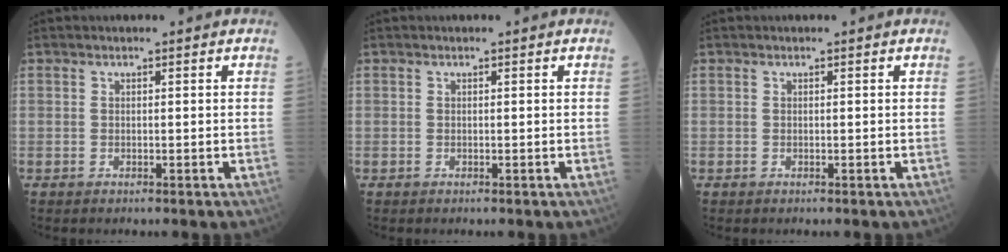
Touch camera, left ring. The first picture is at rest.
{"total": 0.0}
{"total": 0.0}